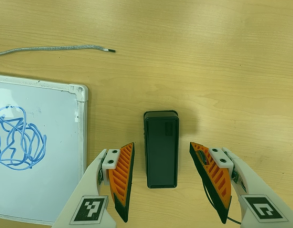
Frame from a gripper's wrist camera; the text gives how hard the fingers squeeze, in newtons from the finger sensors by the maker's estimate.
{"total": 0.0}